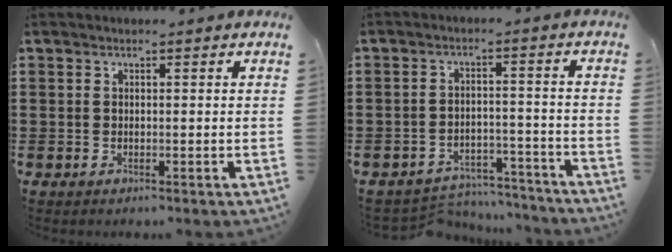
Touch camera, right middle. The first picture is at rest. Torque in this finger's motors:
{"motor_torque": [1.11, 0.67, 0.00, 0.00]}